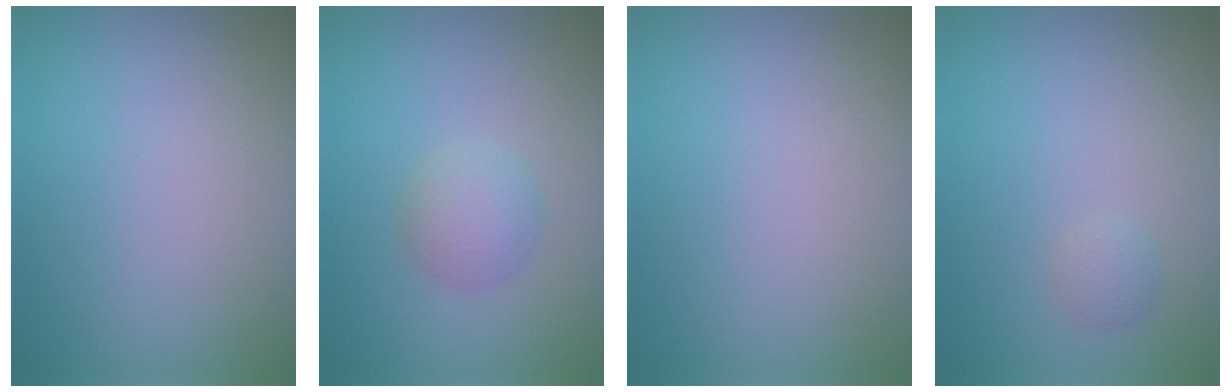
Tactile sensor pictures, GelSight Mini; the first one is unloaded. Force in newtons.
{"total": 2.3, "press": 2.3, "slide": 0.1}
{"total": 0.0}
{"total": 0.9, "press": 0.9, "slide": 0.0}